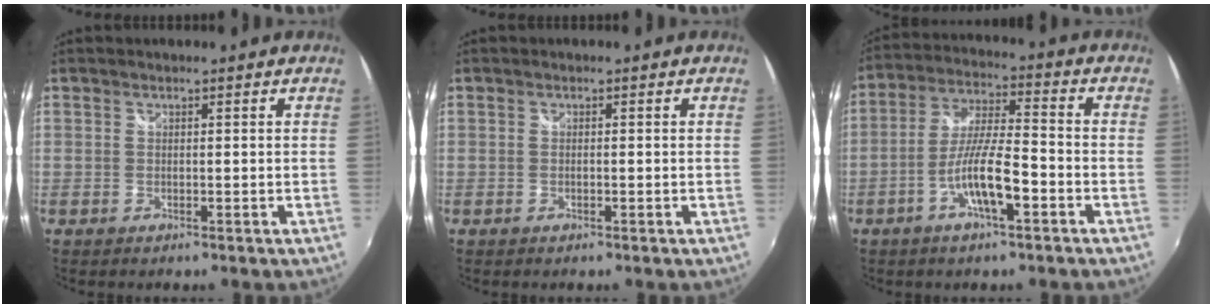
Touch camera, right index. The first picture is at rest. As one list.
[{"total": 0.0}, {"total": 9.5, "force": [-4.4, 1.4, 8.3], "torque": [-0.166, -0.001, -0.080]}]